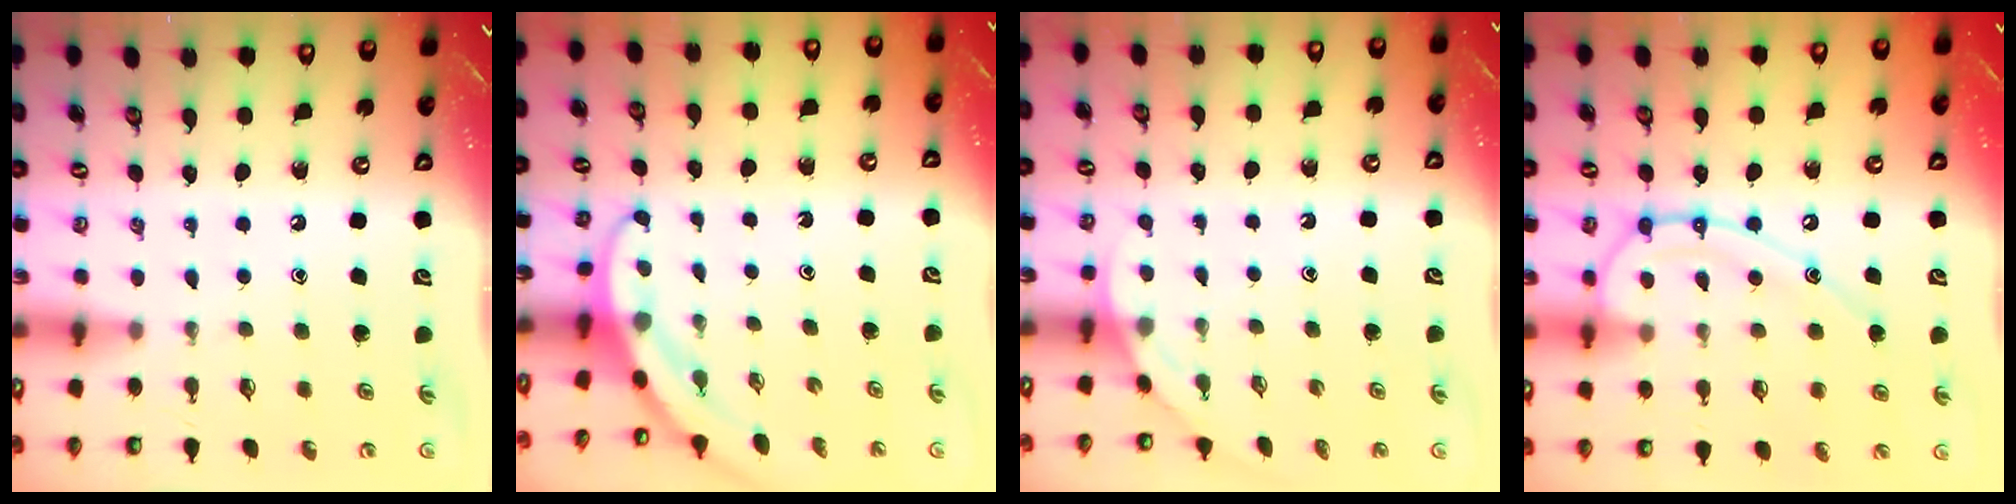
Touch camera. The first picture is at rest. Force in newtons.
{"total": 2.9, "press": 2.9, "slide": 0.1}
{"total": 2.0, "press": 2.0, "slide": 0.0}
{"total": 13.7, "press": 13.6, "slide": 1.4}